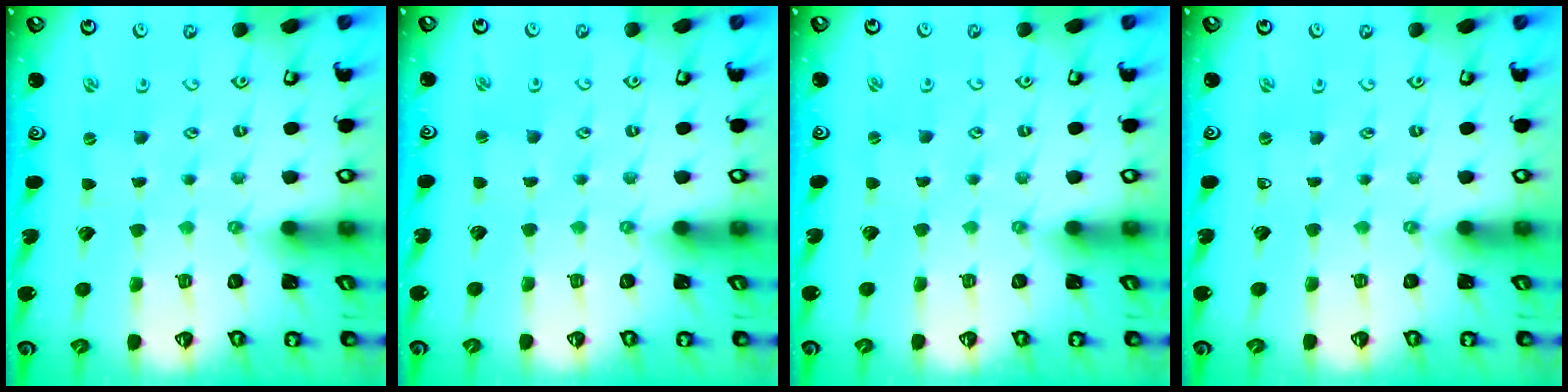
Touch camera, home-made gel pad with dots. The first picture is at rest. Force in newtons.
{"total": 2.2, "press": 2.2, "slide": 0.2}
{"total": 0.7, "press": 0.7, "slide": 0.2}
{"total": 0.0}